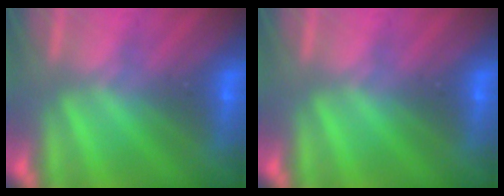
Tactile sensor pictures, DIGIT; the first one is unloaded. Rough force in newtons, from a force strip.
{"total": 0.0}